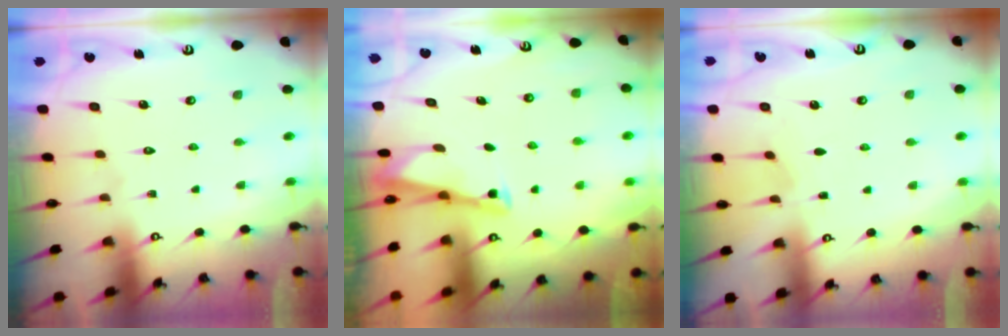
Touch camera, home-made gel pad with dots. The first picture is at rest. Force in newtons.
{"total": 2.8, "press": 2.7, "slide": 0.3}
{"total": 2.7, "press": 2.7, "slide": 0.2}